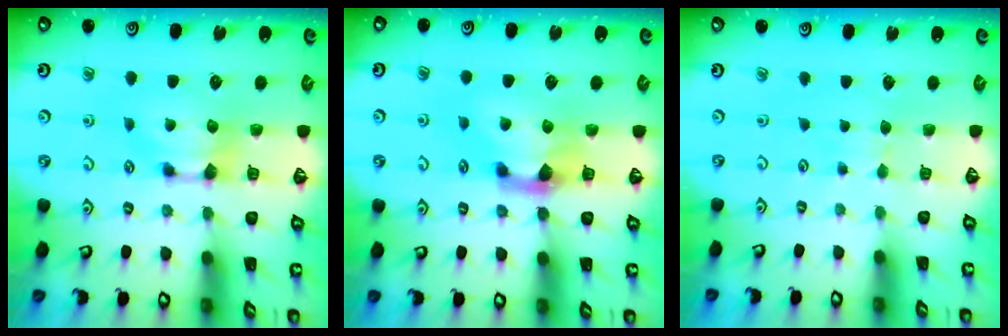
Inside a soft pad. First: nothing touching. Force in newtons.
{"total": 2.4, "press": 2.0, "slide": 1.3}
{"total": 2.7, "press": 2.7, "slide": 0.4}